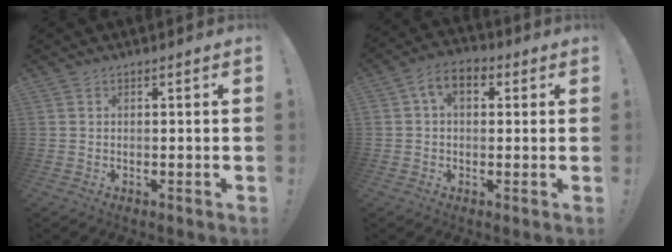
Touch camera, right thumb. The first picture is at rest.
{"total": 7.2, "force": [1.9, 4.7, 5.1], "torque": [-0.085, 0.009, 0.037]}